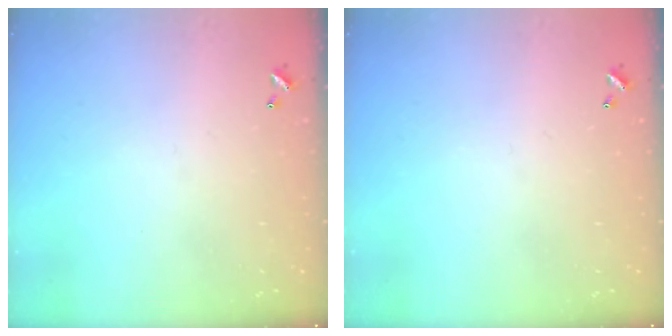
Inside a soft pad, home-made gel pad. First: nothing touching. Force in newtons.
{"total": 0.0}